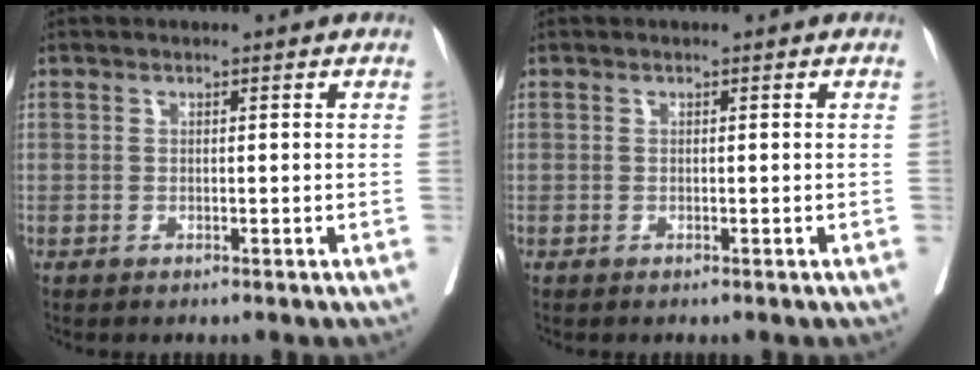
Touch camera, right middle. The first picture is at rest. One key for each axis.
{"total": 0.0}